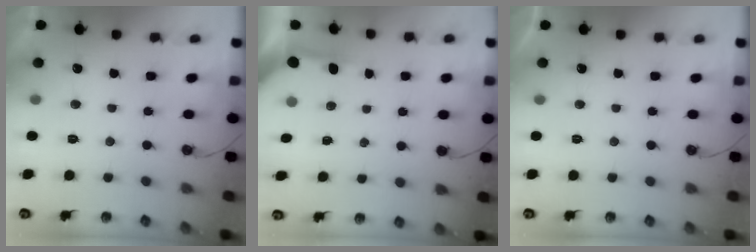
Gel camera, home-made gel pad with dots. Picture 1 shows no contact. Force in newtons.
{"total": 3.8, "press": 3.8, "slide": 0.4}
{"total": 0.0}